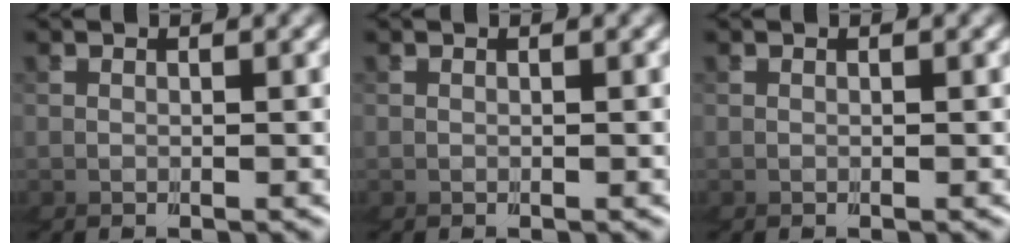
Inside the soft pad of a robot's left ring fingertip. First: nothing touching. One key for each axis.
{"total": 0.0}
{"total": 0.0}